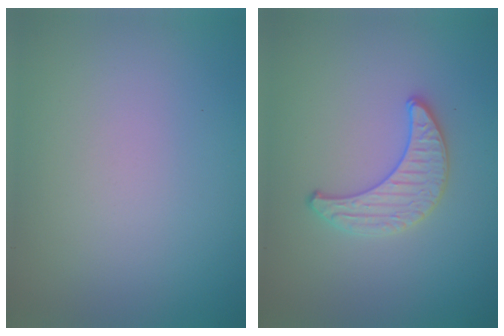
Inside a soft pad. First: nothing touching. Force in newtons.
{"total": 2.0, "press": 2.0, "slide": 0.1}